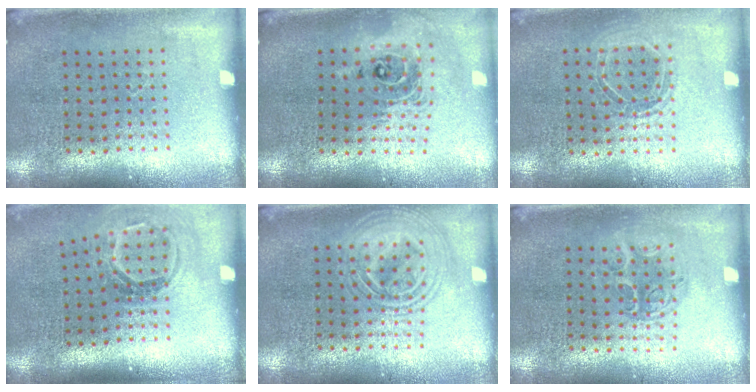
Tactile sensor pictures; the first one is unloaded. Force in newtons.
{"total": 2.0, "press": 1.6, "slide": 1.3}
{"total": 1.3, "press": 1.3, "slide": 0.5}
{"total": 1.9, "press": 1.2, "slide": 1.4}
{"total": 2.9, "press": 2.9, "slide": 0.3}
{"total": 1.2, "press": 1.1, "slide": 0.6}